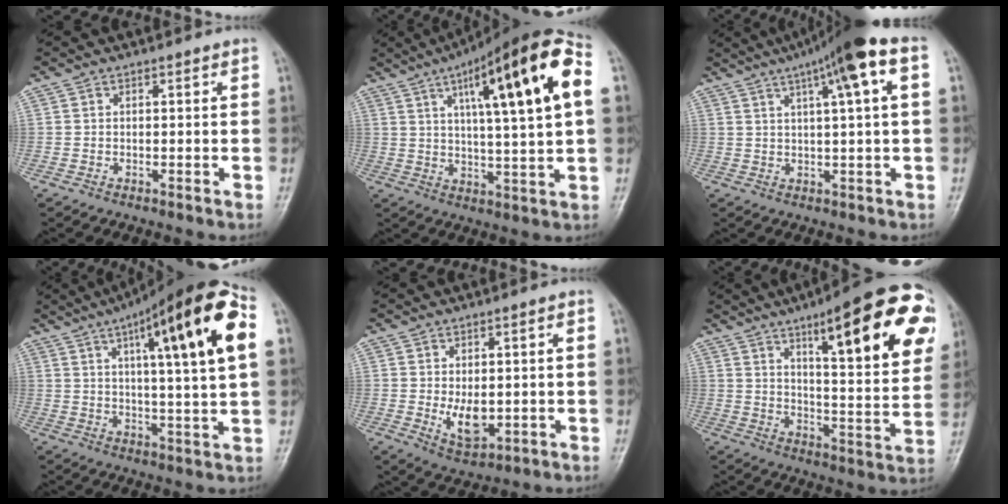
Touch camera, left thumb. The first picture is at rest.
{"total": 20.7, "force": [6.6, 3.4, 19.3], "torque": [-0.293, 0.011, 0.093]}
{"total": 12.5, "force": [5.3, 1.3, 11.2], "torque": [-0.182, 0.022, 0.077]}
{"total": 20.6, "force": [7.1, 3.1, 19.1], "torque": [-0.281, 0.007, 0.098]}
{"total": 7.0, "force": [-0.4, 3.8, 5.9], "torque": [-0.082, -0.009, 0.006]}
{"total": 25.8, "force": [11.2, 6.5, 22.3], "torque": [-0.276, -0.023, 0.155]}